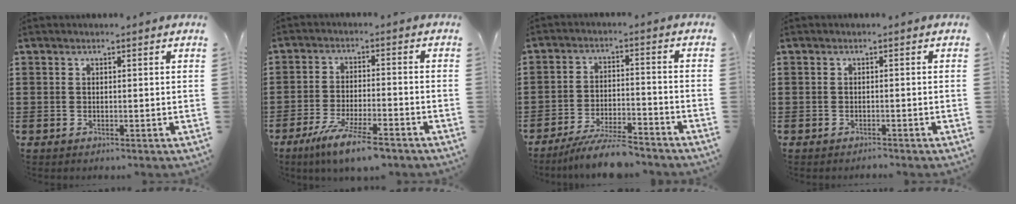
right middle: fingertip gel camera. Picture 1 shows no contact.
{"total": 7.1, "force": [-5.4, 0.5, 4.7], "torque": [-0.098, -0.014, -0.098]}
{"total": 7.1, "force": [-6.6, 0.2, 2.8], "torque": [-0.051, -0.003, -0.122]}
{"total": 0.6, "force": [-0.6, 0.0, 0.1], "torque": [-0.005, -0.002, -0.013]}